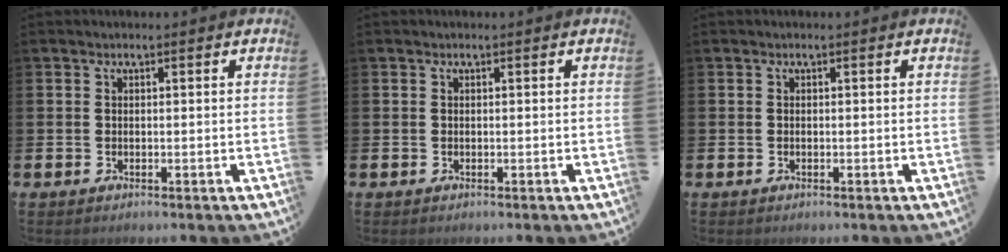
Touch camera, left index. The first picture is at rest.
{"total": 0.0}
{"total": 0.0}